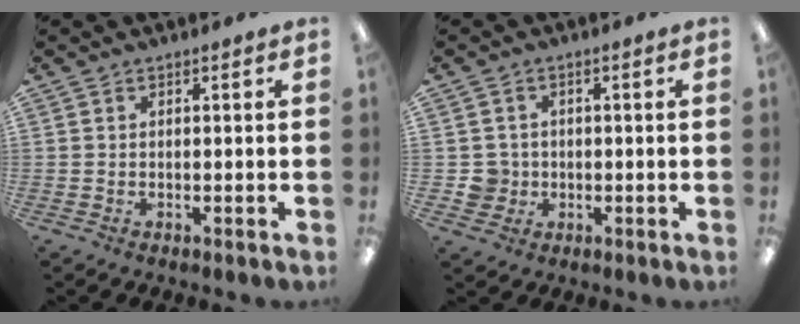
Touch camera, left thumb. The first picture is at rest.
{"total": 4.9, "force": [-0.4, 4.8, 0.9], "torque": [-0.014, 0.011, -0.003]}